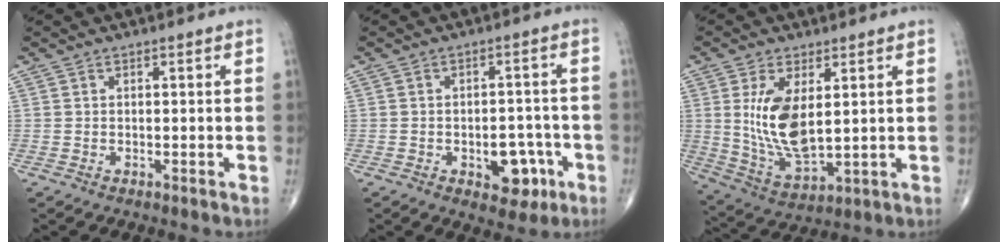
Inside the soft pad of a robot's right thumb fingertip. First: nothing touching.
{"total": 7.8, "force": [-3.0, 4.6, 5.6], "torque": [-0.043, 0.022, -0.030]}
{"total": 12.1, "force": [2.4, 5.7, 10.4], "torque": [-0.196, -0.025, 0.061]}